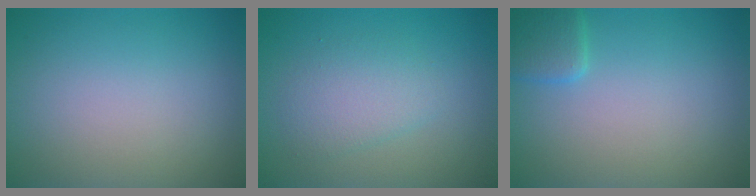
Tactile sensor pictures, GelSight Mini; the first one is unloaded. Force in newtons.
{"total": 2.7, "press": 2.7, "slide": 0.1}
{"total": 2.1, "press": 2.1, "slide": 0.1}